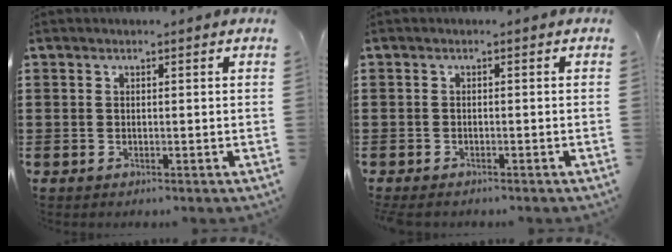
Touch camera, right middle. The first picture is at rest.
{"total": 0.8, "force": [-0.7, 0.2, 0.3], "torque": [-0.008, -0.003, -0.014]}